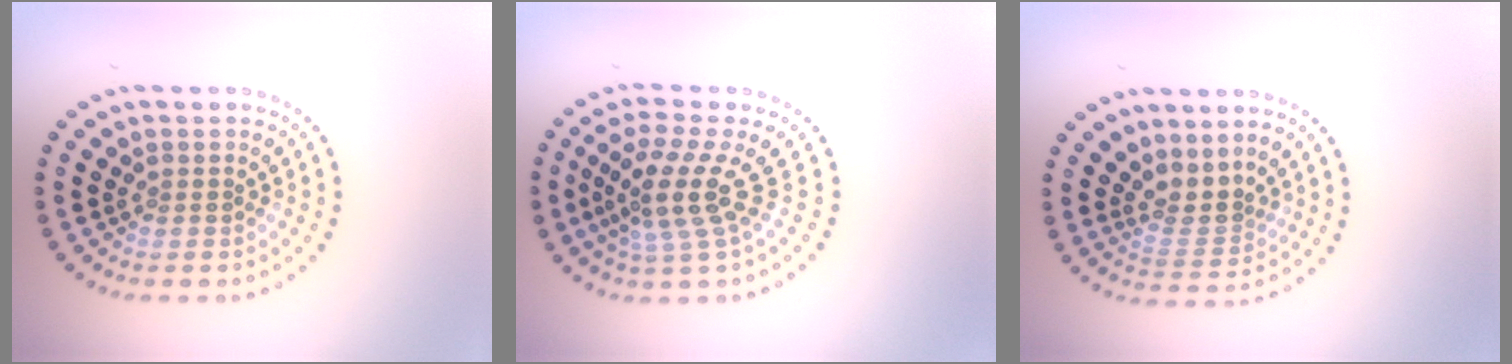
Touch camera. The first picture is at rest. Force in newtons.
{"total": 3.9, "press": 2.7, "slide": 2.8}
{"total": 2.7, "press": 1.9, "slide": 1.9}